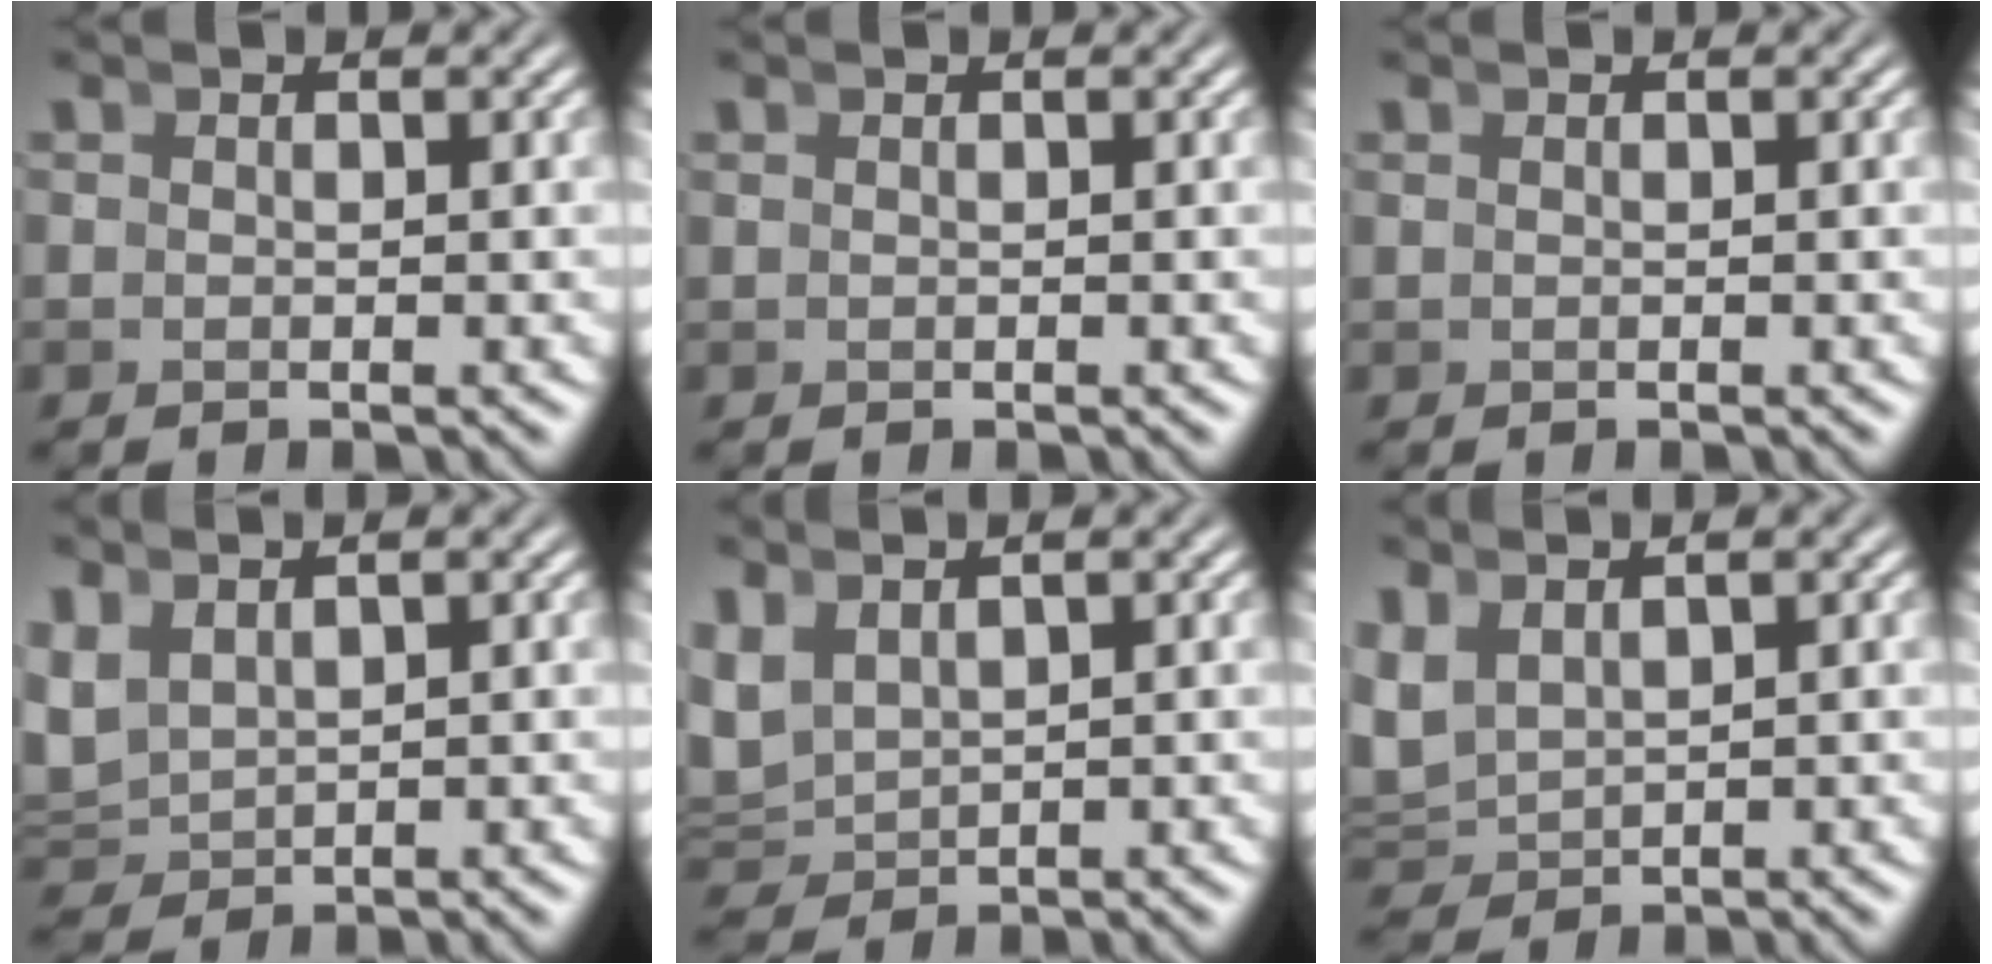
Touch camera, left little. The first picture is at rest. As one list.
[{"total": 0.0}, {"total": 0.0}, {"total": 3.3, "force": [1.1, 2.7, 1.6], "torque": [-0.057, -0.011, 0.033]}, {"total": 3.8, "force": [1.1, 3.1, 1.9], "torque": [-0.063, -0.011, 0.031]}, {"total": 3.7, "force": [1.0, 3.1, 1.9], "torque": [-0.064, -0.010, 0.030]}]